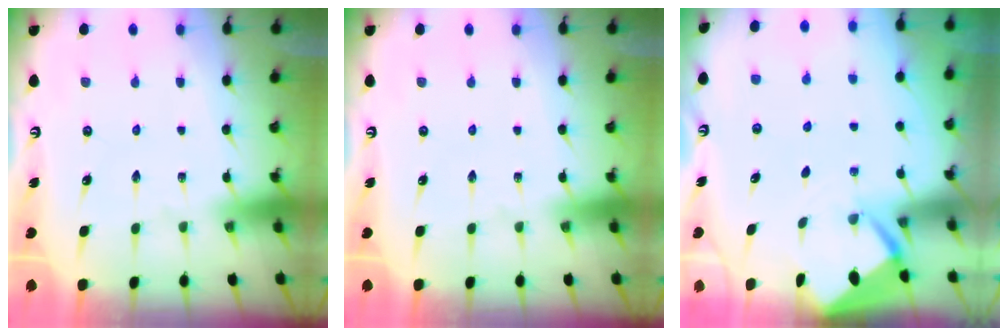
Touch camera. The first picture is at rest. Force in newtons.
{"total": 0.0}
{"total": 2.6, "press": 2.6, "slide": 0.1}